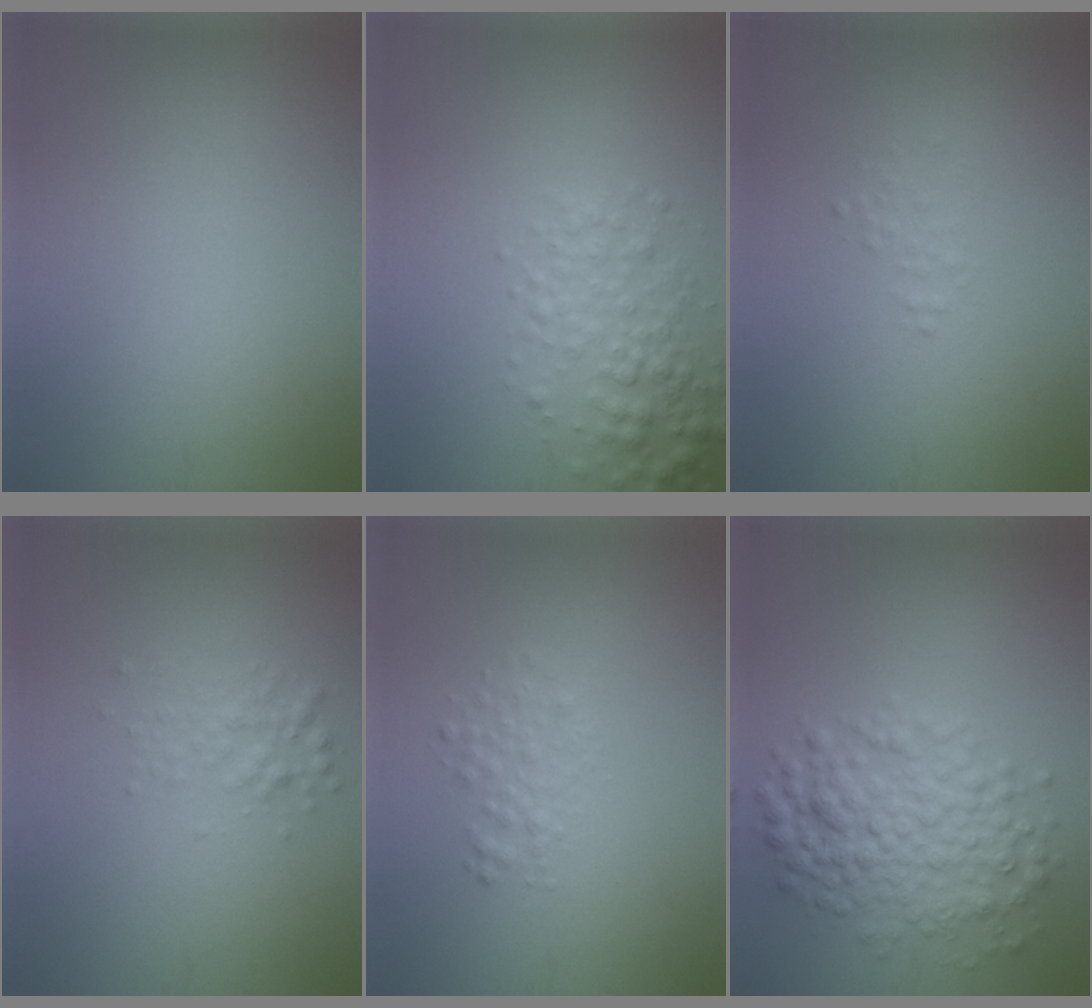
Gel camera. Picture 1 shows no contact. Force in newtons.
{"total": 3.3, "press": 3.3, "slide": 0.1}
{"total": 0.9, "press": 0.9, "slide": 0.0}
{"total": 1.9, "press": 1.9, "slide": 0.0}
{"total": 1.6, "press": 1.6, "slide": 0.1}
{"total": 5.4, "press": 5.4, "slide": 0.1}